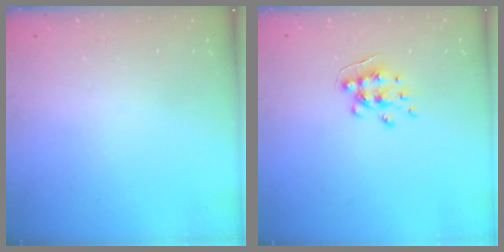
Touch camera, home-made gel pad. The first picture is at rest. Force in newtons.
{"total": 7.1, "press": 7.1, "slide": 0.7}